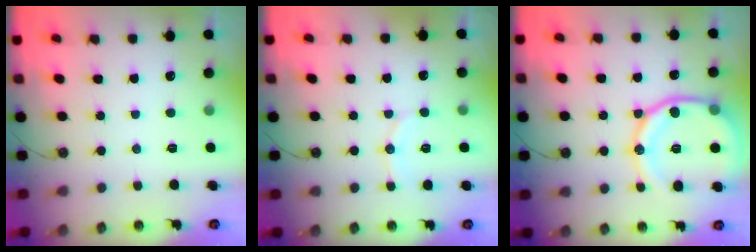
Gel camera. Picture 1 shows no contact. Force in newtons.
{"total": 7.2, "press": 6.7, "slide": 2.6}
{"total": 17.7, "press": 17.6, "slide": 1.9}